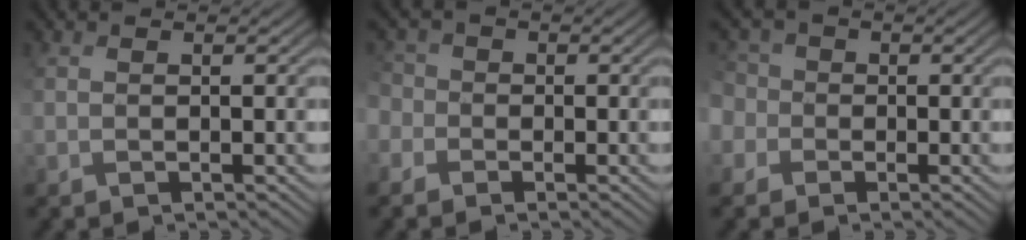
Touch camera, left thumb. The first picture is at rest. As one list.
[{"total": 2.9, "force": [-1.6, 2.4, 0.2], "torque": [-0.013, 0.000, -0.043]}, {"total": 4.8, "force": [-1.1, 4.5, 1.1], "torque": [-0.046, 0.003, -0.044]}]